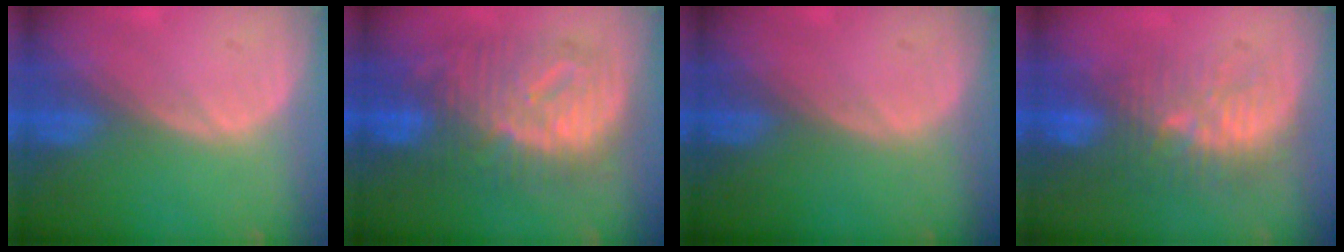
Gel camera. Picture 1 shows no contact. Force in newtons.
{"total": 12.0, "press": 11.9, "slide": 1.3}
{"total": 0.0}
{"total": 9.5, "press": 9.1, "slide": 2.7}